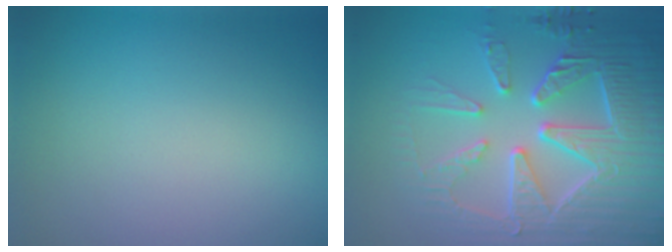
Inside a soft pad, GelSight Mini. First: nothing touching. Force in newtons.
{"total": 8.6, "press": 6.2, "slide": 6.0}